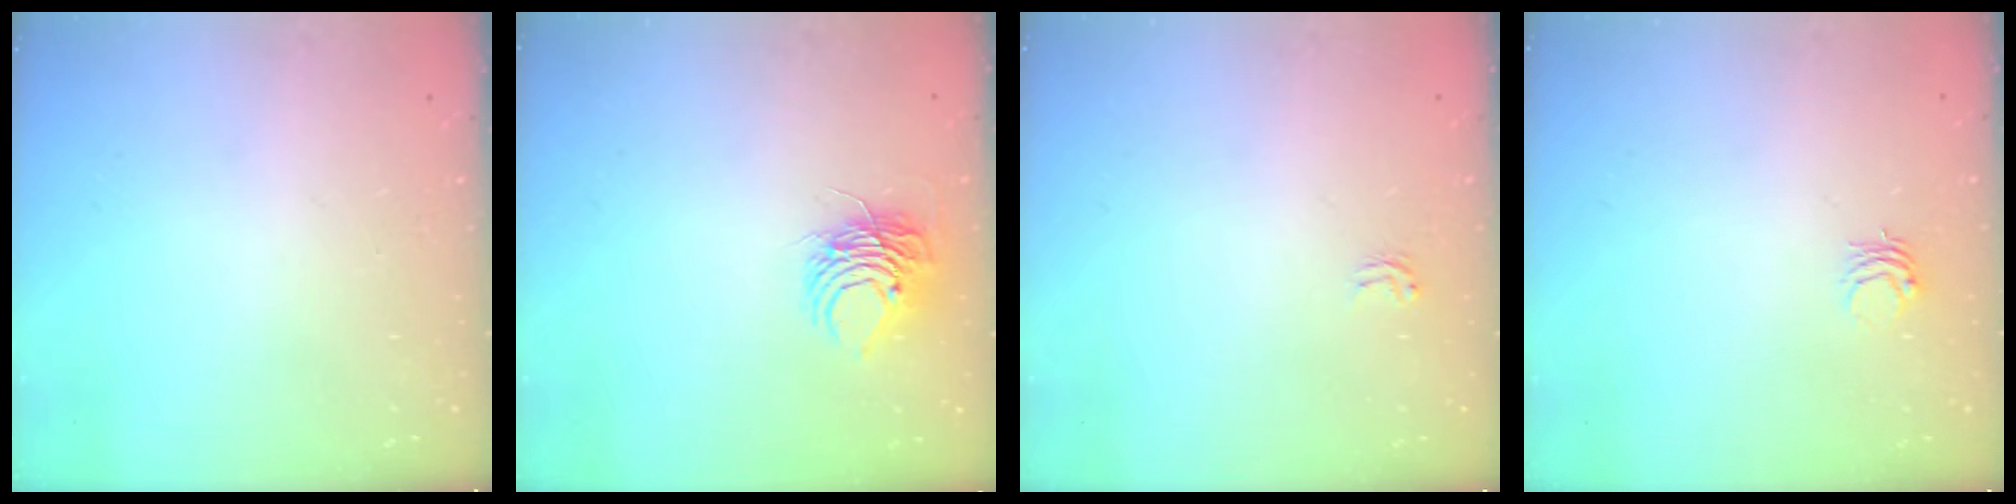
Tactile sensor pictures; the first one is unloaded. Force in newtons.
{"total": 7.6, "press": 7.6, "slide": 0.5}
{"total": 1.9, "press": 1.9, "slide": 0.1}
{"total": 3.5, "press": 3.5, "slide": 0.3}